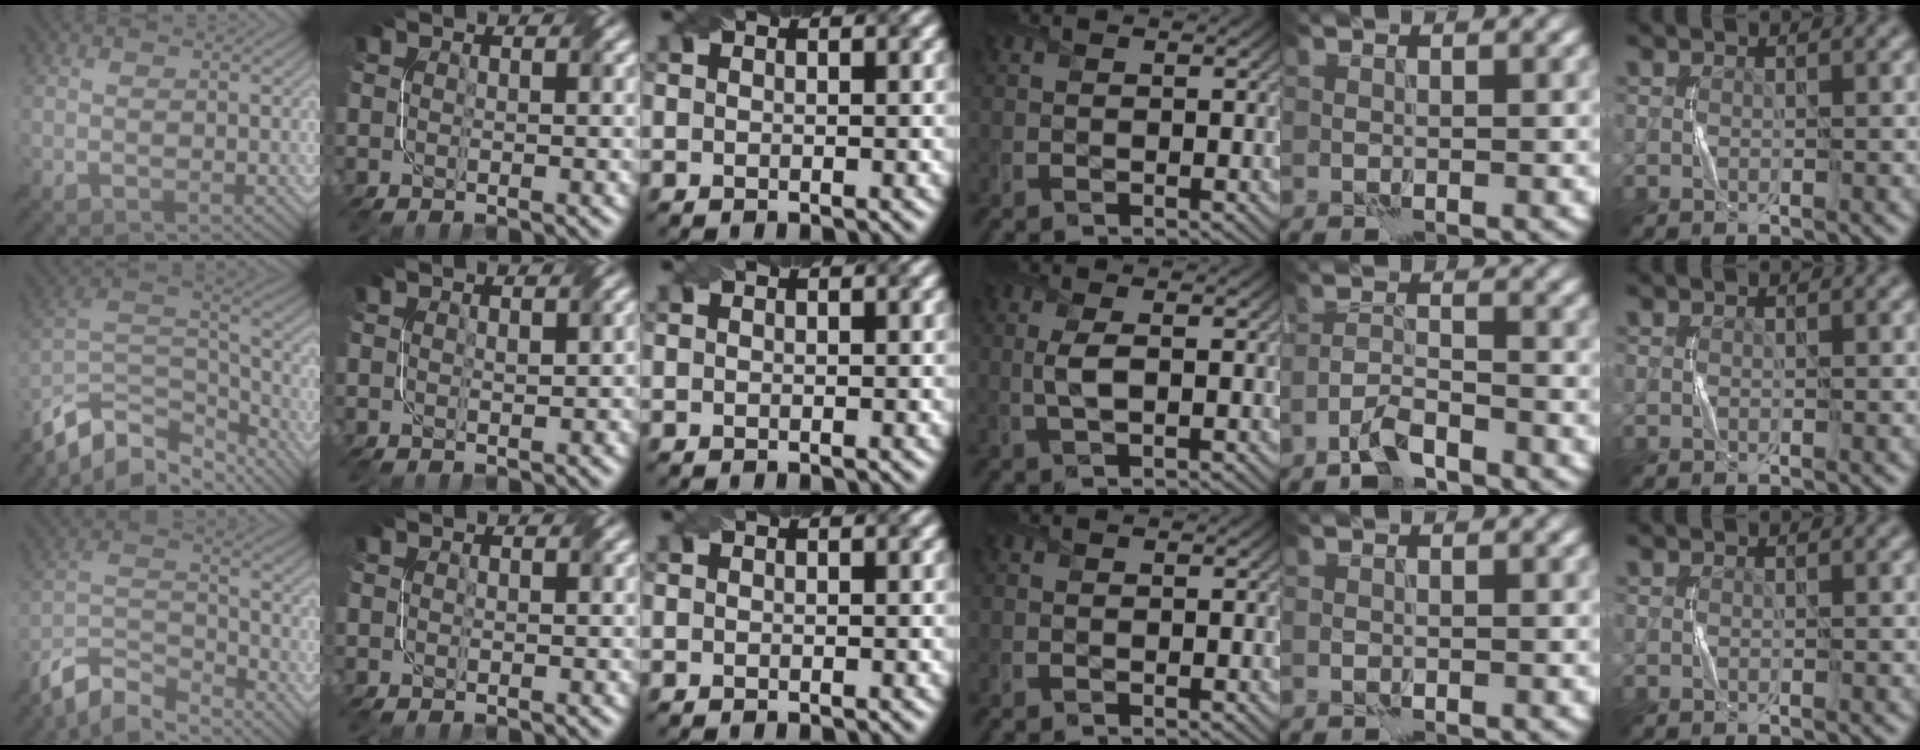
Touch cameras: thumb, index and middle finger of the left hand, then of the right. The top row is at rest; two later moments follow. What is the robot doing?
{"motion": "twist", "object": "screw"}